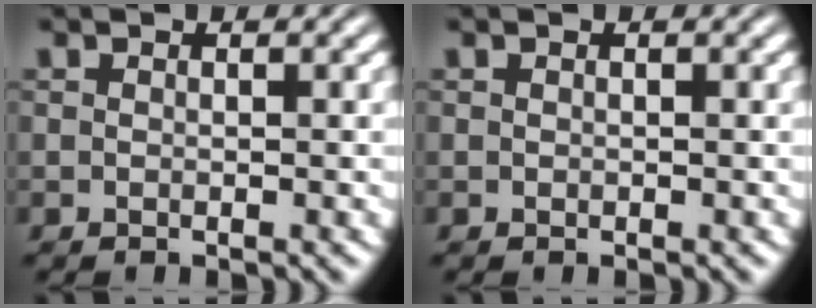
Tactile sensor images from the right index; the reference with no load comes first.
{"total": 0.0}